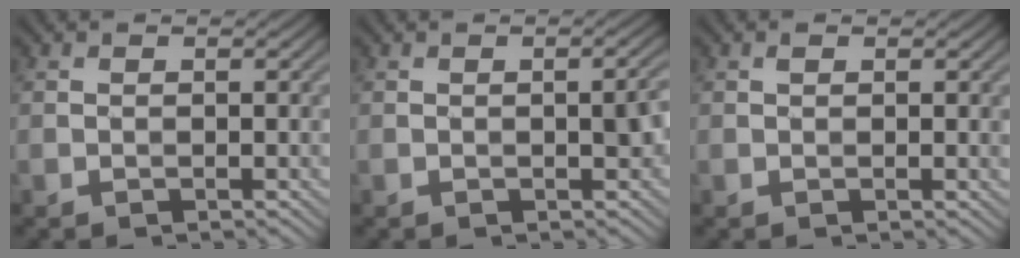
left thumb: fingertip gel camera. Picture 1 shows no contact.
{"total": 2.8, "force": [-0.3, 0.8, 2.6], "torque": [-0.034, 0.006, -0.005]}
{"total": 1.0, "force": [0.4, 0.4, 0.8], "torque": [-0.015, -0.003, 0.008]}